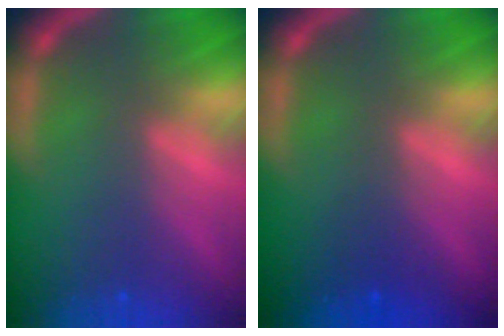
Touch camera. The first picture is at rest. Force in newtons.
{"total": 1.5}